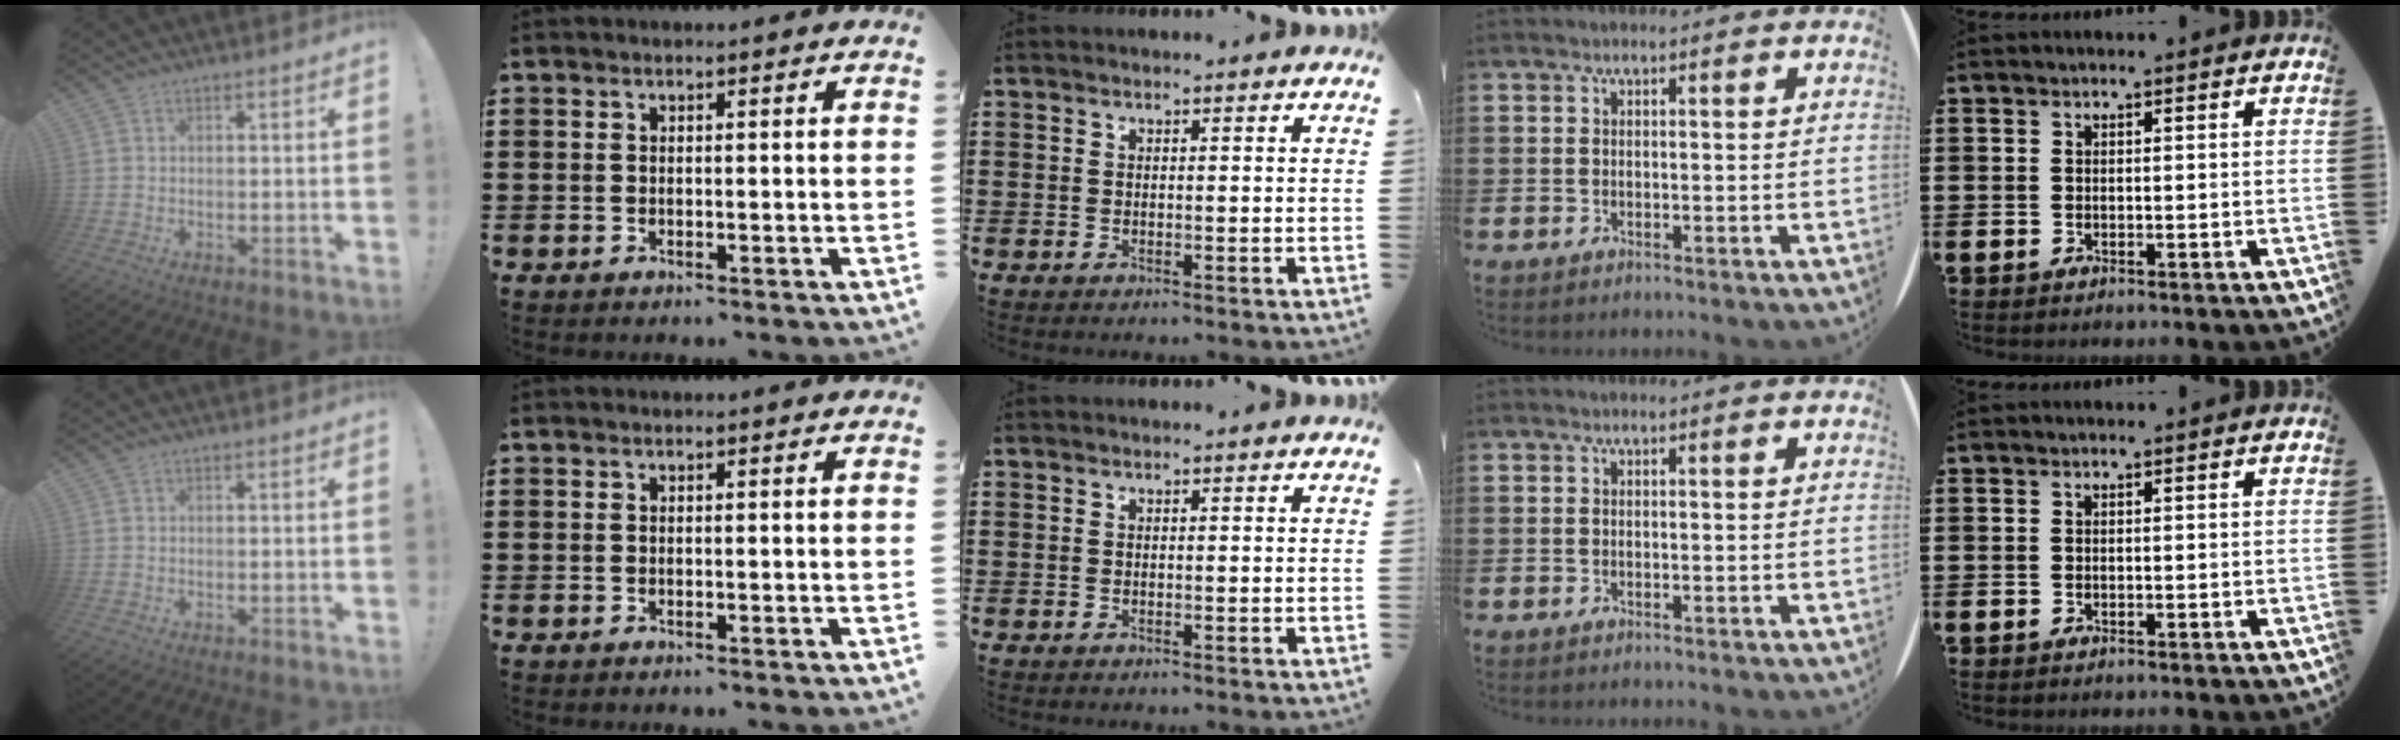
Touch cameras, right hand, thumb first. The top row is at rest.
{}